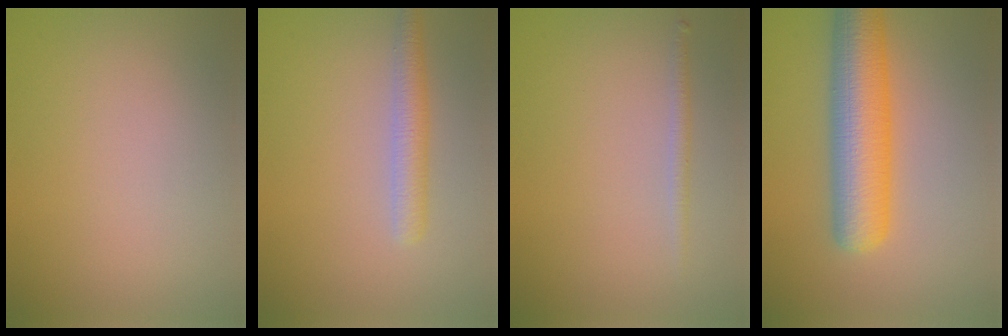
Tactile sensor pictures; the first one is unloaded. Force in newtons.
{"total": 2.6, "press": 2.6, "slide": 0.1}
{"total": 1.1, "press": 1.1, "slide": 0.0}
{"total": 7.9, "press": 7.9, "slide": 0.2}